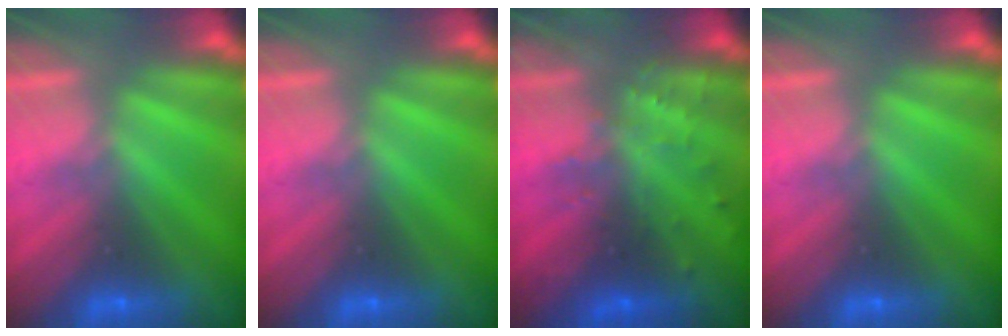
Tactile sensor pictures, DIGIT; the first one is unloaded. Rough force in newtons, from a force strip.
{"total": 0.0}
{"total": 3.4}
{"total": 0.0}